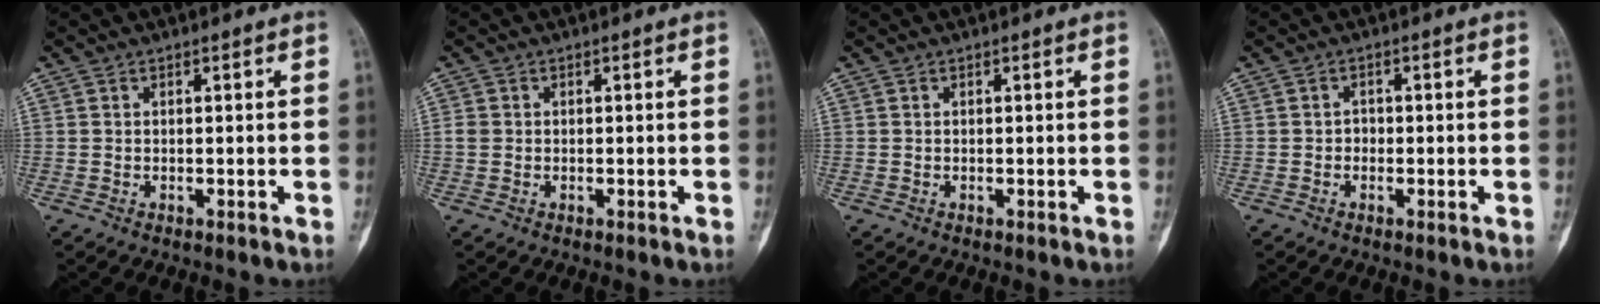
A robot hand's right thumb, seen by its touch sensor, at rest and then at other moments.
{"total": 1.2, "force": [0.0, 1.0, 0.5], "torque": [-0.007, 0.003, -0.001]}
{"total": 0.0}
{"total": 1.1, "force": [-0.4, 0.9, 0.4], "torque": [0.005, 0.006, -0.011]}